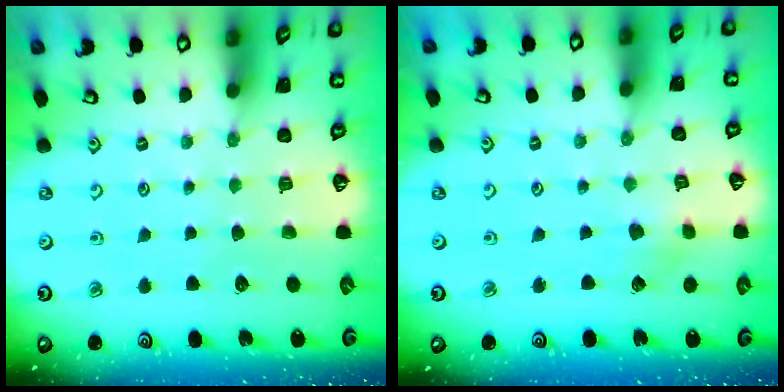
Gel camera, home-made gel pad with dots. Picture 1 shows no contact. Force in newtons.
{"total": 2.9, "press": 2.9, "slide": 0.4}